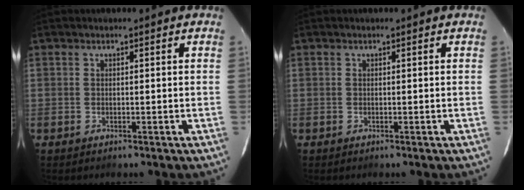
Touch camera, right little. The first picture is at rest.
{"total": 0.0}